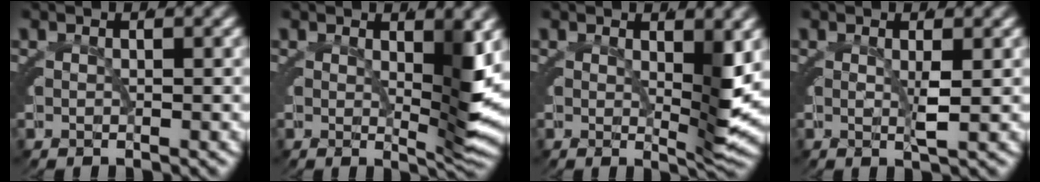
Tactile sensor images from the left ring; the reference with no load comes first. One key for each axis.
{"total": 4.0, "fx": 0.2, "fy": 0.3, "fz": 4.0, "tx": -0.046, "ty": -0.013, "tz": 0.008}
{"total": 3.3, "fx": 0.2, "fy": 0.0, "fz": 3.3, "tx": -0.038, "ty": -0.016, "tz": 0.007}
{"total": 1.3, "fx": -0.1, "fy": -1.1, "fz": 0.5, "tx": -0.001, "ty": -0.005, "tz": 0.003}